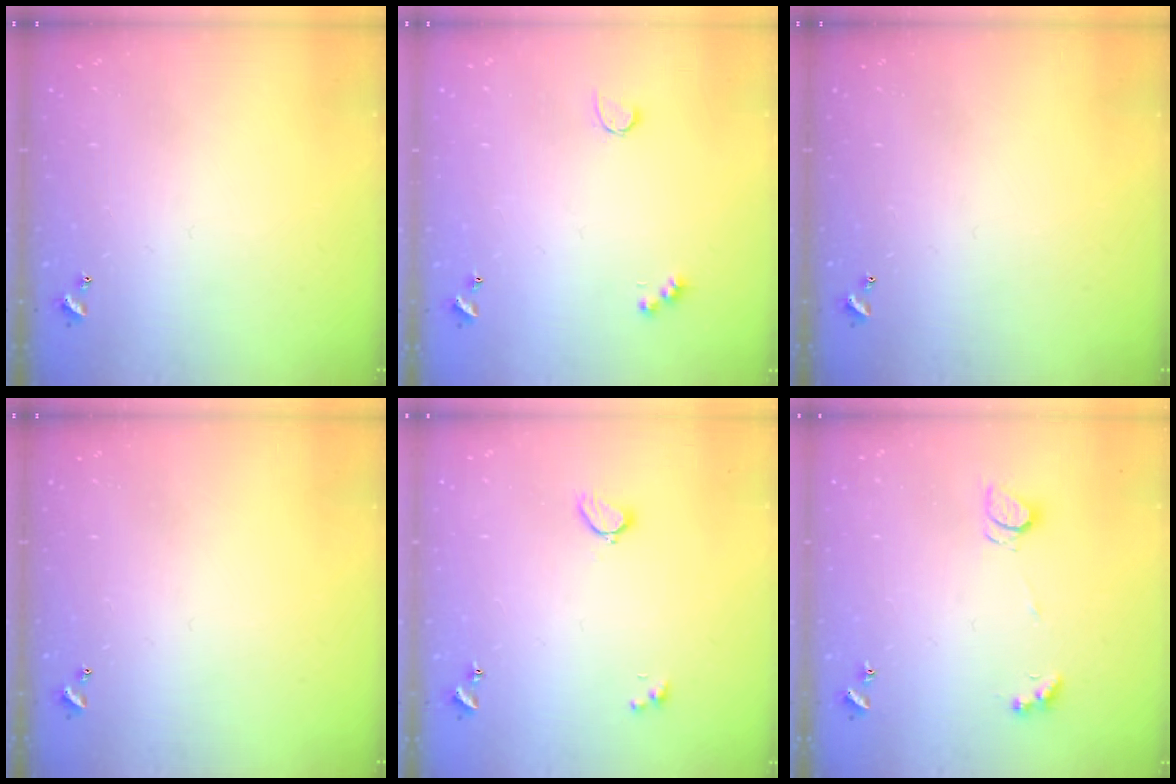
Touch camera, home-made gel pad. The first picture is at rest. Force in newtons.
{"total": 2.6, "press": 2.5, "slide": 0.5}
{"total": 0.0}
{"total": 0.0}
{"total": 1.9, "press": 1.9, "slide": 0.6}
{"total": 2.2, "press": 2.2, "slide": 0.4}